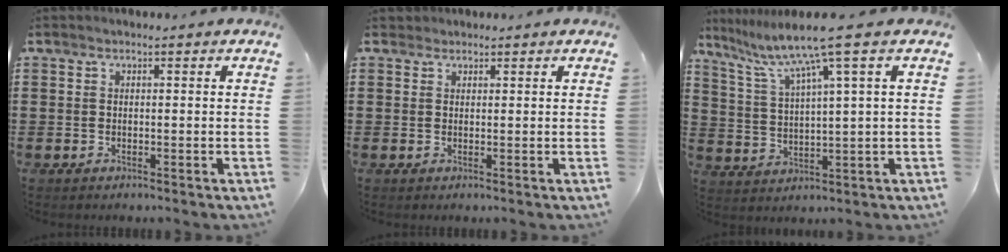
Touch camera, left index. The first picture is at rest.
{"total": 1.1, "force": [0.9, 0.6, 0.0], "torque": [-0.004, 0.003, 0.019]}
{"total": 8.2, "force": [5.1, -0.6, 6.4], "torque": [-0.143, -0.025, 0.082]}